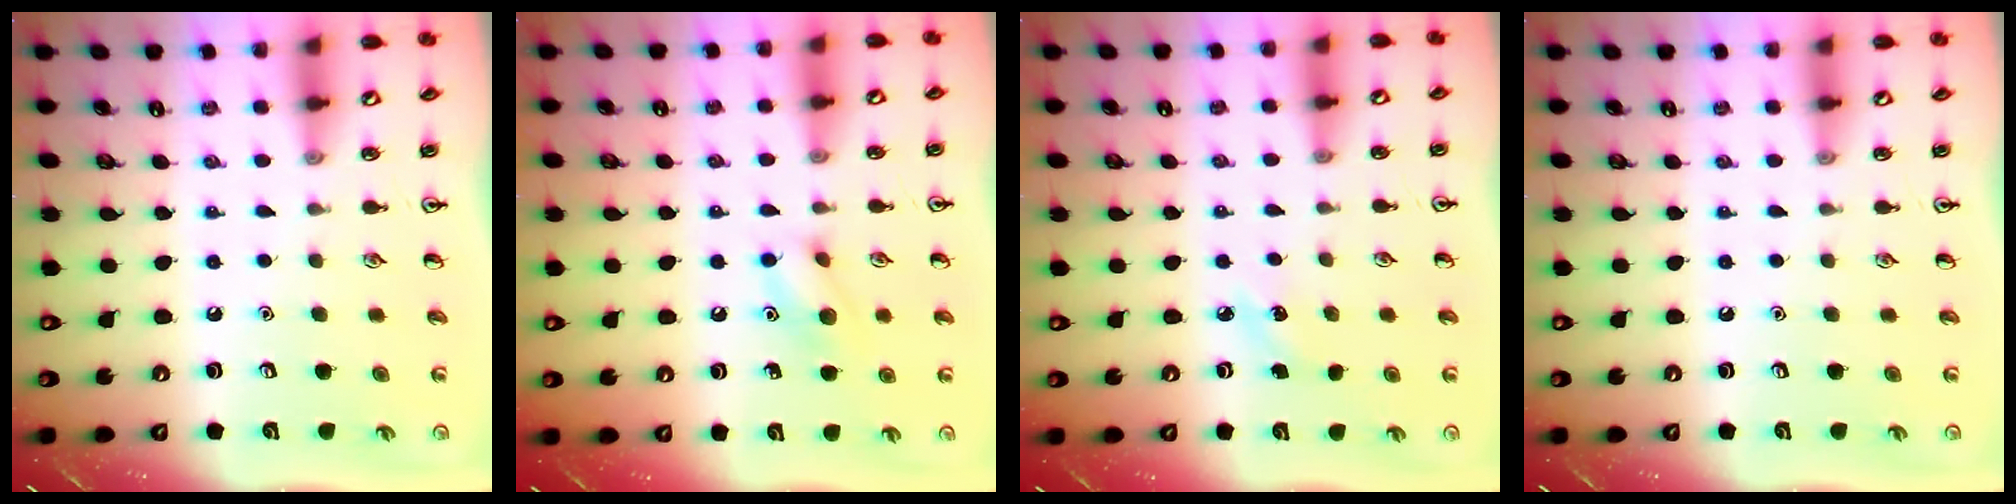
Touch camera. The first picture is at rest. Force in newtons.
{"total": 8.8, "press": 8.7, "slide": 1.5}
{"total": 4.5, "press": 4.3, "slide": 1.6}
{"total": 0.0}